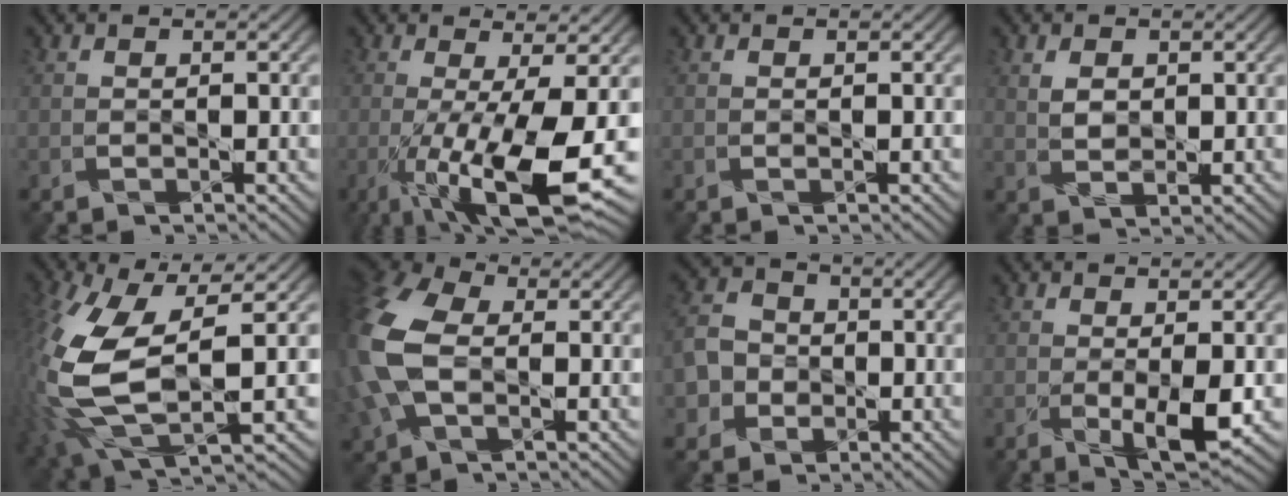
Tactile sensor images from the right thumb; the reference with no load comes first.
{"total": 12.2, "force": [-3.2, 3.0, 11.4], "torque": [-0.202, -0.018, -0.043]}
{"total": 0.0}
{"total": 2.7, "force": [1.0, 1.7, 1.9], "torque": [-0.044, -0.001, 0.020]}
{"total": 14.7, "force": [0.1, 7.7, 12.5], "torque": [-0.333, -0.045, 0.022]}
{"total": 14.4, "force": [-0.1, 9.2, 11.1], "torque": [-0.312, -0.016, -0.007]}
{"total": 5.0, "force": [-1.2, 4.5, 2.0], "torque": [-0.053, 0.001, -0.038]}
{"total": 4.2, "force": [-0.3, 1.3, 4.0], "torque": [-0.076, -0.011, -0.001]}